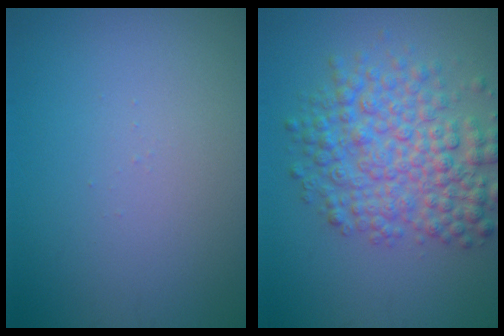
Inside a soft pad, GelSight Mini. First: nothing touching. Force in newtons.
{"total": 7.0, "press": 7.0, "slide": 0.1}